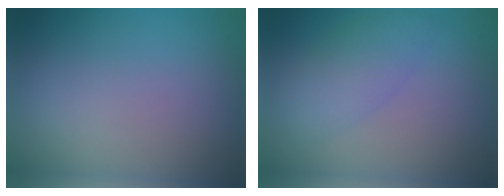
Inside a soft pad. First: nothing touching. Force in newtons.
{"total": 1.9, "press": 1.9, "slide": 0.2}